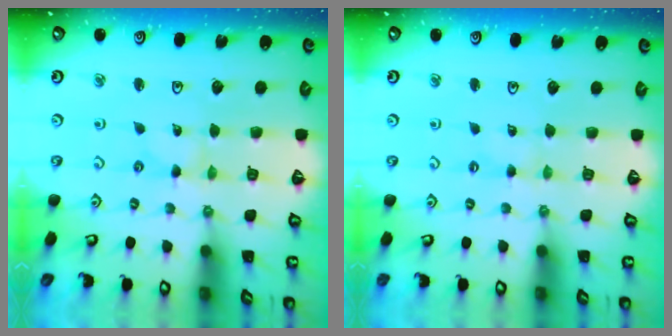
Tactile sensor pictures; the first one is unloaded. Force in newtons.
{"total": 0.5, "press": 0.5, "slide": 0.1}